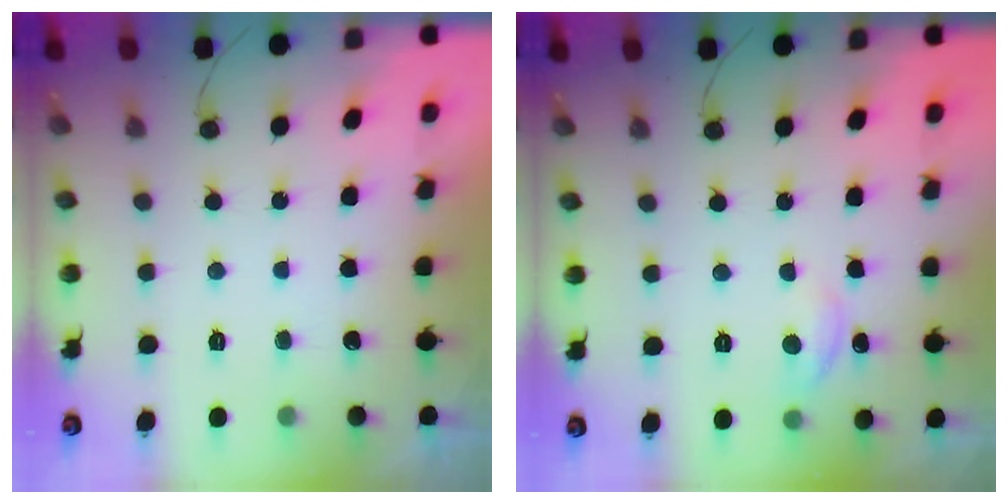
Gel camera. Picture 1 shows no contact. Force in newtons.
{"total": 5.8, "press": 5.8, "slide": 0.3}